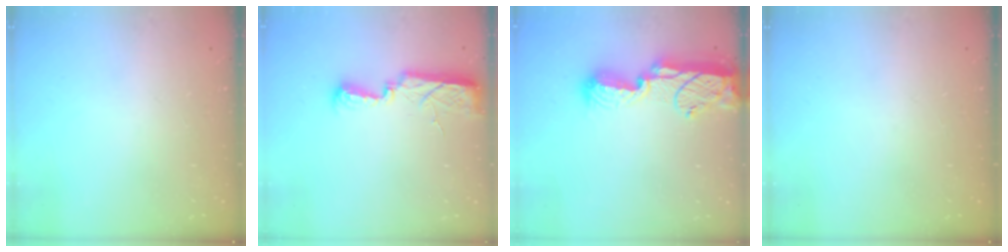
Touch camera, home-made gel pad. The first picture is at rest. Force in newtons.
{"total": 10.7, "press": 9.0, "slide": 5.8}
{"total": 15.4, "press": 14.2, "slide": 6.0}
{"total": 0.0}